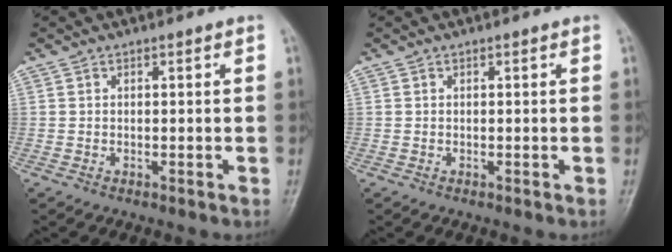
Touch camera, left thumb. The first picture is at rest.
{"total": 0.0}